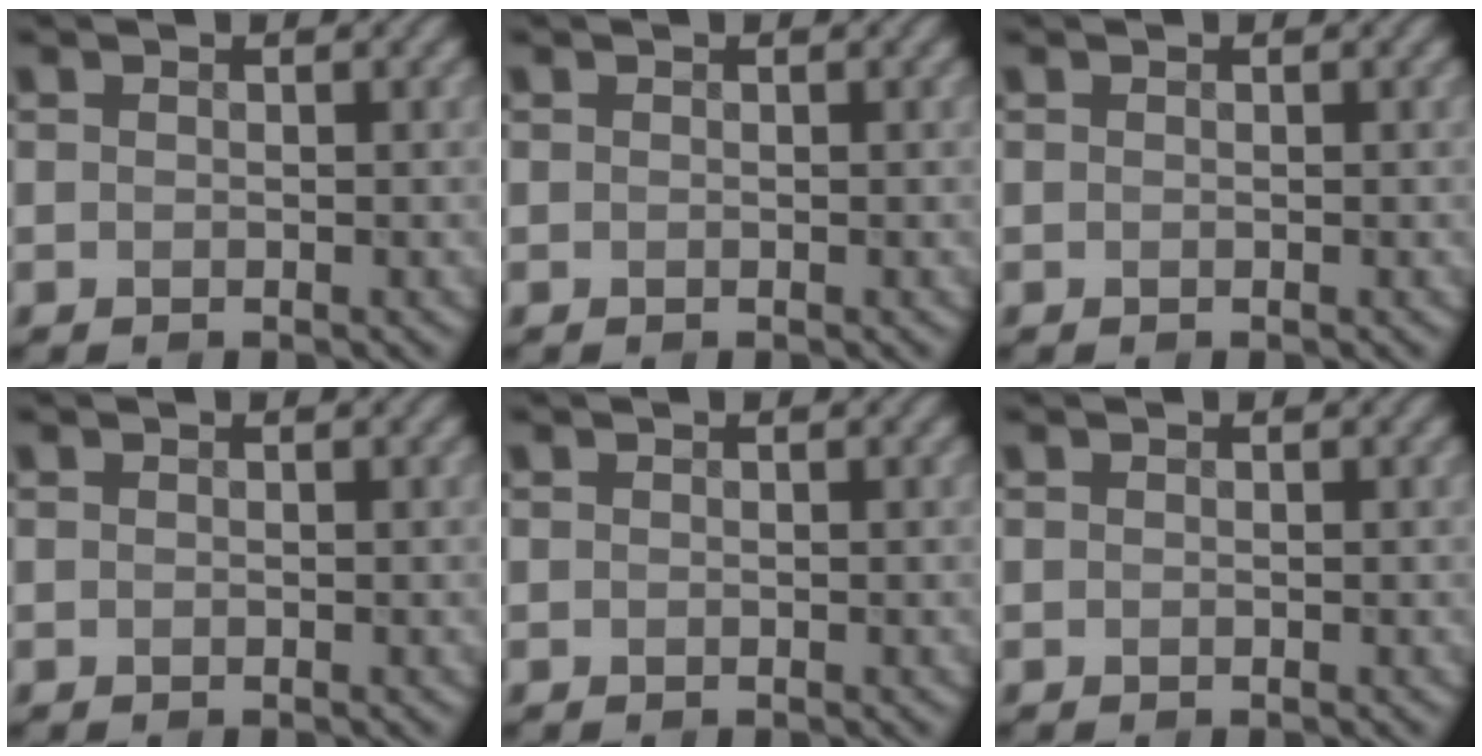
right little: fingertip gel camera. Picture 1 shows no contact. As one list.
[{"total": 0.0}, {"total": 0.0}, {"total": 0.0}, {"total": 0.0}, {"total": 0.0}]